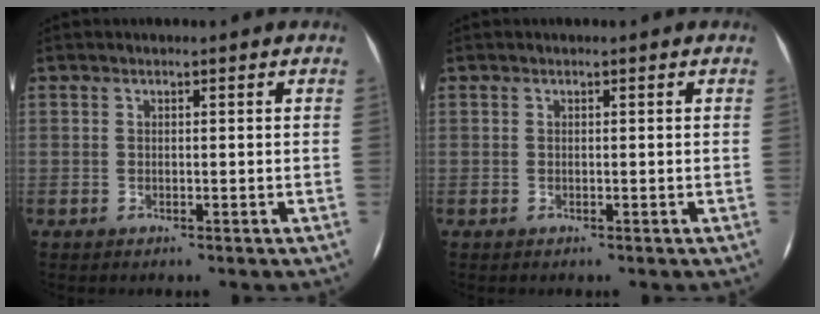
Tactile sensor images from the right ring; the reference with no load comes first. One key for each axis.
{"total": 0.0}